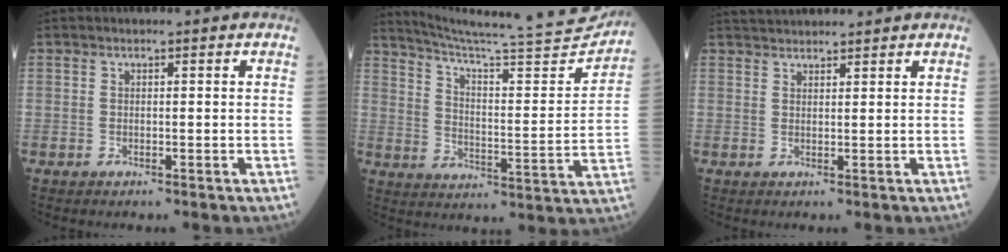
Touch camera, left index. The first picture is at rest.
{"total": 23.0, "force": [21.8, -0.4, 7.3], "torque": [-0.120, -0.078, 0.293]}
{"total": 4.6, "force": [4.5, 0.5, 1.1], "torque": [-0.019, 0.037, 0.075]}